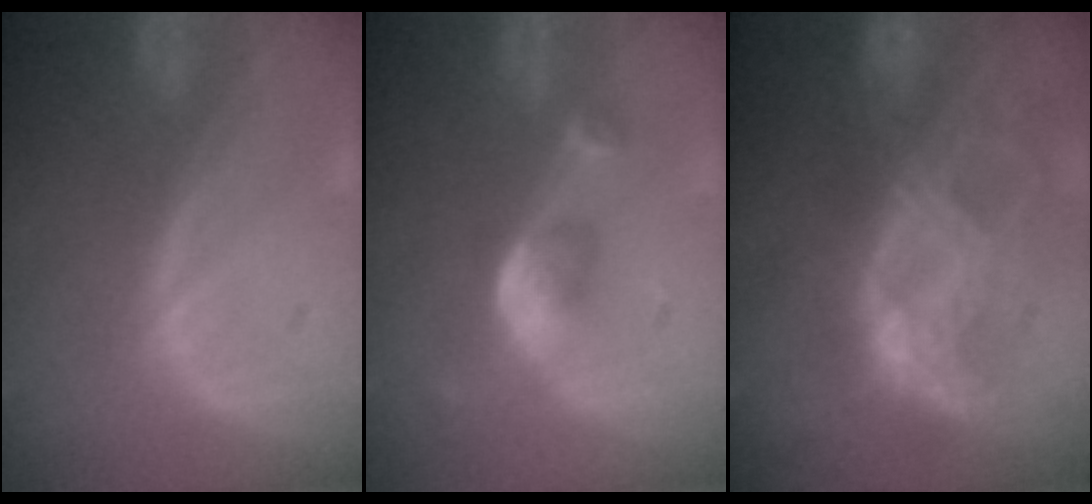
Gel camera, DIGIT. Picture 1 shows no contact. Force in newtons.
{"total": 5.1, "press": 4.7, "slide": 2.1}
{"total": 9.9, "press": 8.8, "slide": 4.5}